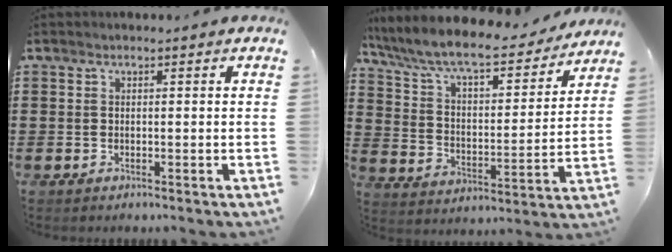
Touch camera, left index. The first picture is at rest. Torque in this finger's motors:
{"motor_torque": [2.14, 0.00, 1.05, 0.21]}